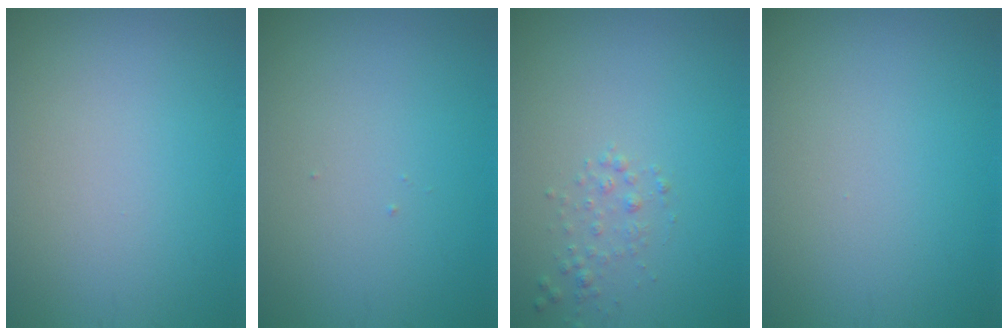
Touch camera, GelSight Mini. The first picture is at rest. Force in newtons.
{"total": 0.0}
{"total": 1.2, "press": 1.2, "slide": 0.1}
{"total": 0.0}